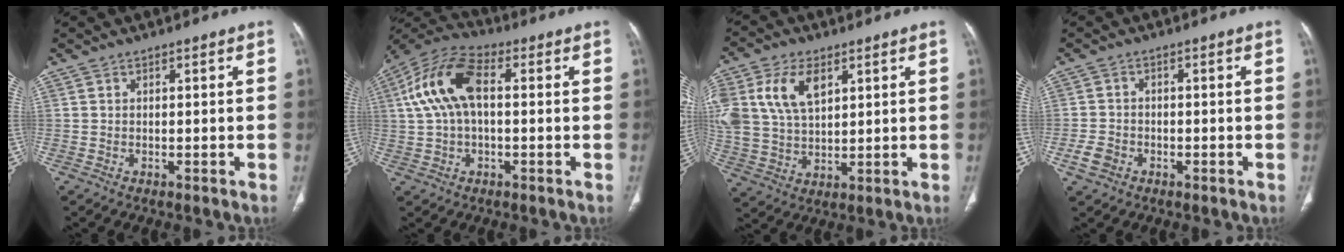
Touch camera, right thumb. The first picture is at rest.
{"total": 13.2, "force": [1.8, 7.1, 10.9], "torque": [-0.227, 0.037, 0.028]}
{"total": 13.8, "force": [5.2, 8.4, 9.7], "torque": [-0.197, -0.005, 0.111]}
{"total": 3.5, "force": [-1.7, 2.7, 1.6], "torque": [-0.027, 0.012, -0.029]}